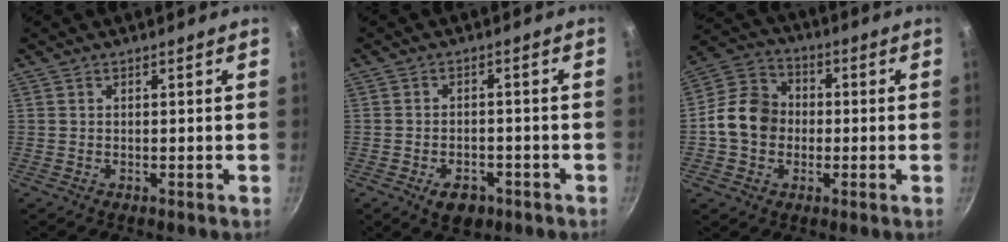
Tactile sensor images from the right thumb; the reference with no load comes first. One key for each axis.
{"total": 5.8, "fx": -3.0, "fy": 3.7, "fz": 3.3, "tx": -0.037, "ty": 0.019, "tz": -0.035}
{"total": 11.3, "fx": -1.0, "fy": 9.5, "fz": 6.1, "tx": -0.080, "ty": 0.027, "tz": -0.039}